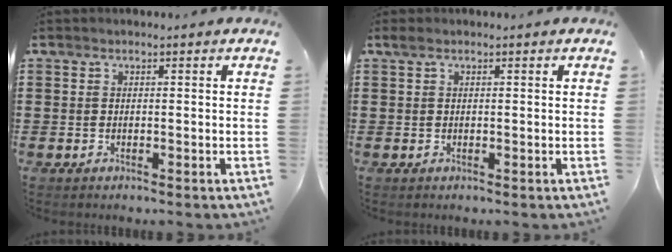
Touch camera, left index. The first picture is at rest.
{"total": 0.7, "force": [0.2, 0.3, 0.6], "torque": [-0.011, 0.002, 0.003]}